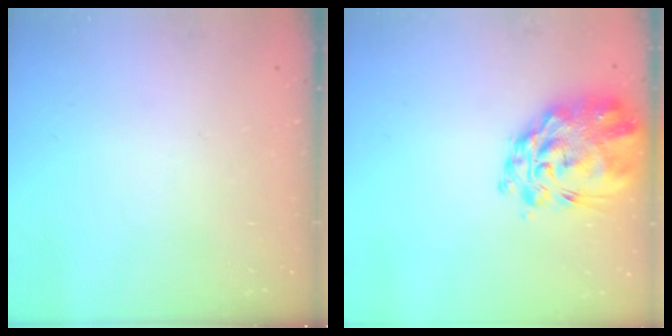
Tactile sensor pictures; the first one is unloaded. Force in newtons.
{"total": 9.6, "press": 9.0, "slide": 3.5}